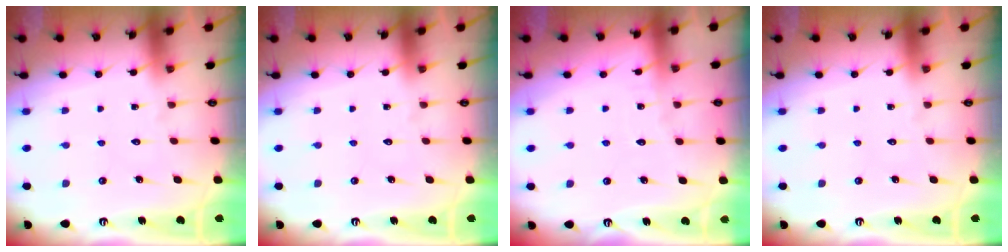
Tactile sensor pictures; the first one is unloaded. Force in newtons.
{"total": 0.0}
{"total": 1.5, "press": 1.5, "slide": 0.2}
{"total": 0.0}